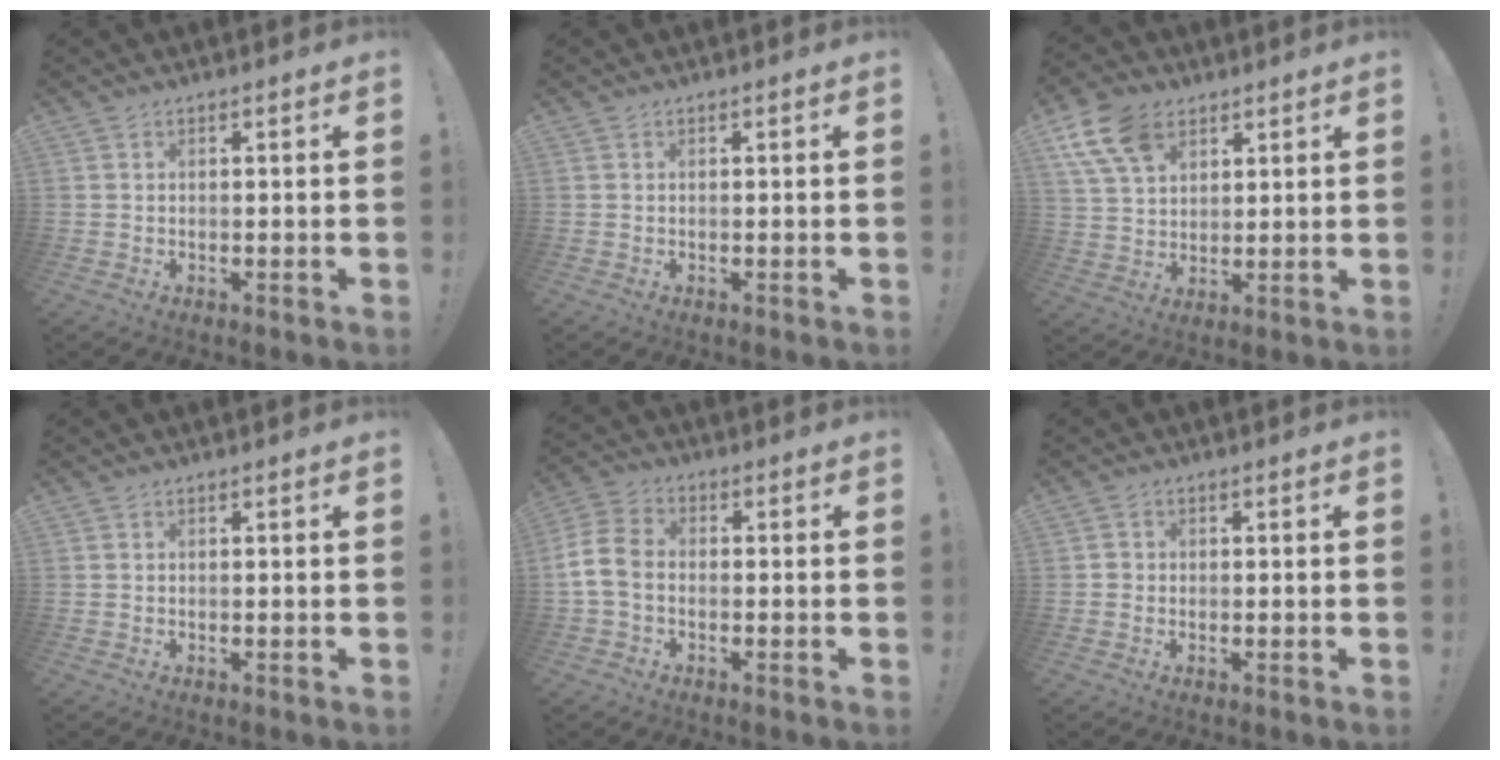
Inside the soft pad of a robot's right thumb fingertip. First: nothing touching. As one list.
[{"total": 0.0}, {"total": 12.5, "force": [6.6, 8.1, 6.9], "torque": [-0.133, -0.016, 0.129]}, {"total": 0.0}, {"total": 8.5, "force": [-1.6, 5.9, 5.9], "torque": [-0.126, 0.018, -0.024]}, {"total": 1.1, "force": [-0.2, 1.0, 0.5], "torque": [-0.007, 0.004, -0.005]}]